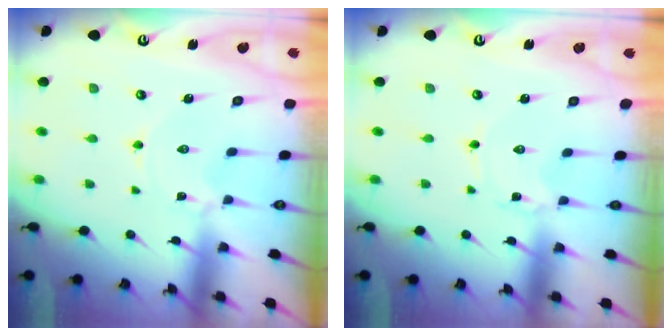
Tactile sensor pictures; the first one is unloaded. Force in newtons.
{"total": 0.6, "press": 0.6, "slide": 0.1}